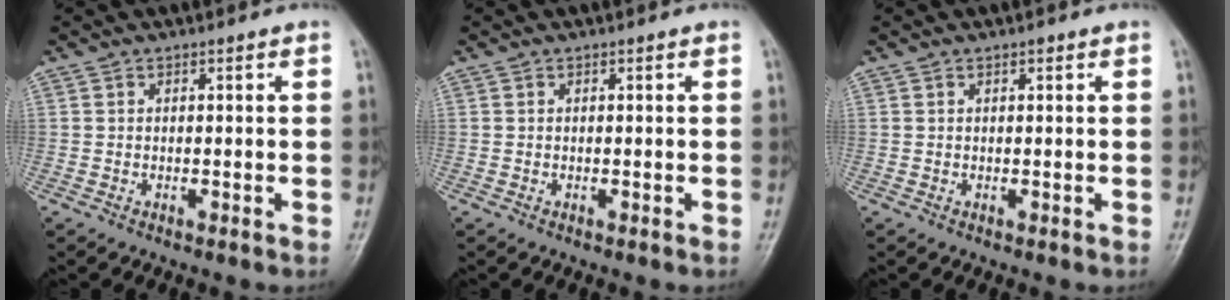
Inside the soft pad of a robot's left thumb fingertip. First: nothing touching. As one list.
[{"total": 0.0}, {"total": 0.5, "force": [0.3, 0.2, 0.4], "torque": [-0.005, -0.001, 0.004]}]